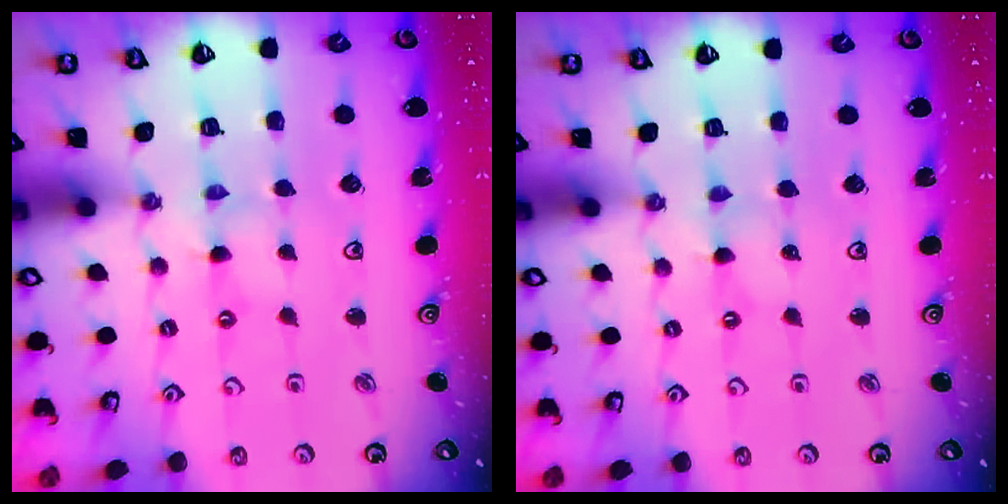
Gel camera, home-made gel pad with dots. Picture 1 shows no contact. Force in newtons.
{"total": 0.0}